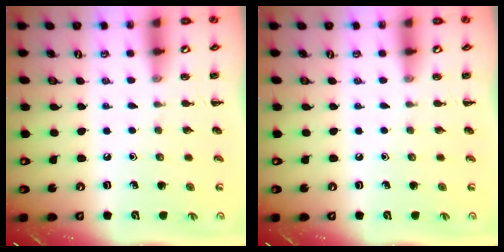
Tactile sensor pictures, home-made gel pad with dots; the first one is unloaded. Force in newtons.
{"total": 0.0}